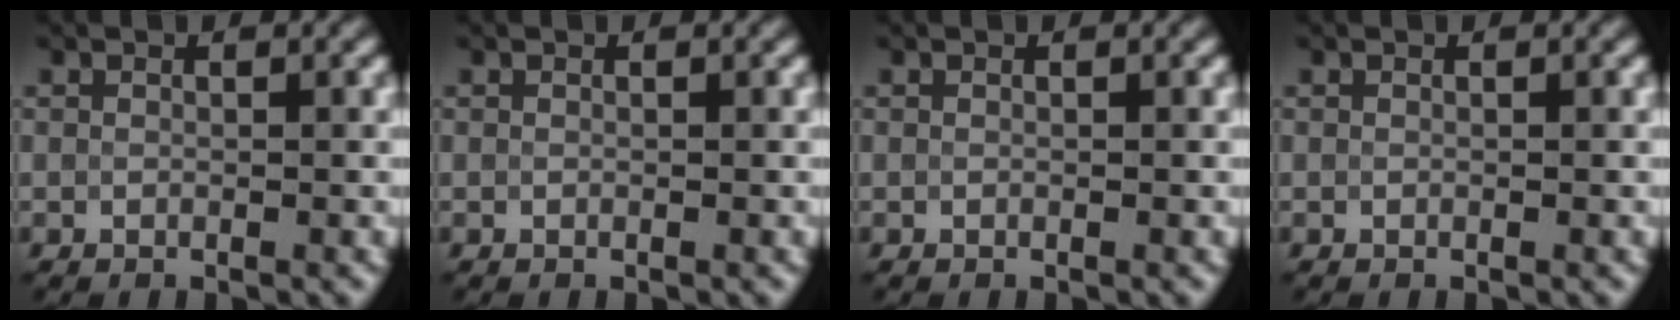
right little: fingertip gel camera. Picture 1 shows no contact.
{"total": 0.0}
{"total": 0.0}
{"total": 0.0}